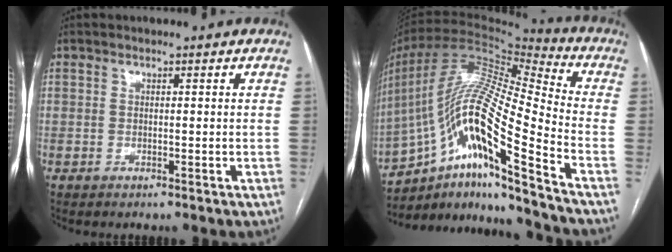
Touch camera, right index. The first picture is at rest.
{"total": 21.8, "force": [-12.8, 1.0, 17.7], "torque": [-0.351, 0.000, -0.230]}